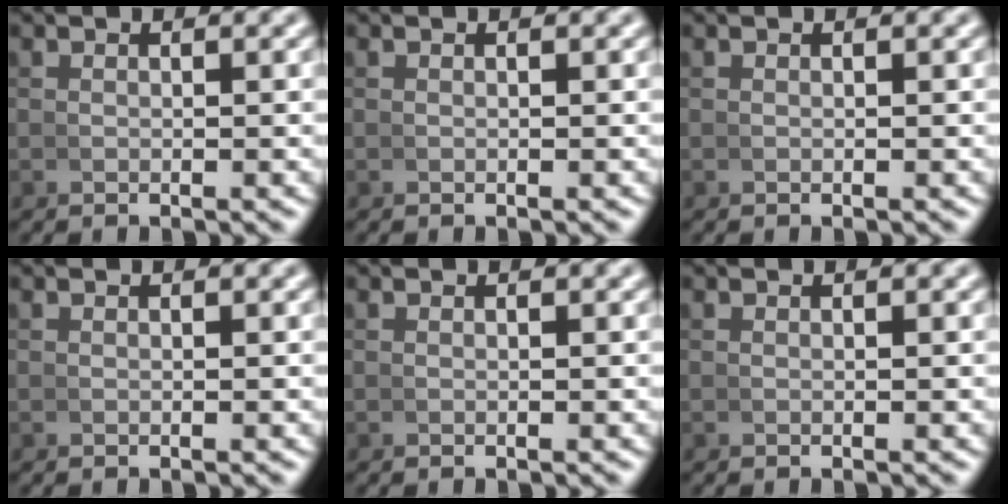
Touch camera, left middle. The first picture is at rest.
{"total": 0.0}
{"total": 0.0}
{"total": 0.0}
{"total": 0.0}
{"total": 0.0}